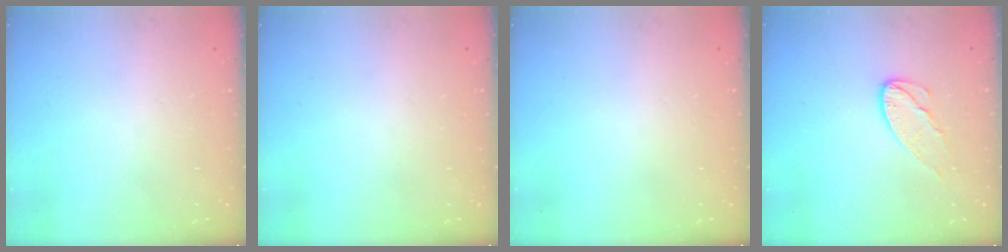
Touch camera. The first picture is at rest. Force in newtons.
{"total": 0.0}
{"total": 0.0}
{"total": 8.1, "press": 8.1, "slide": 0.5}